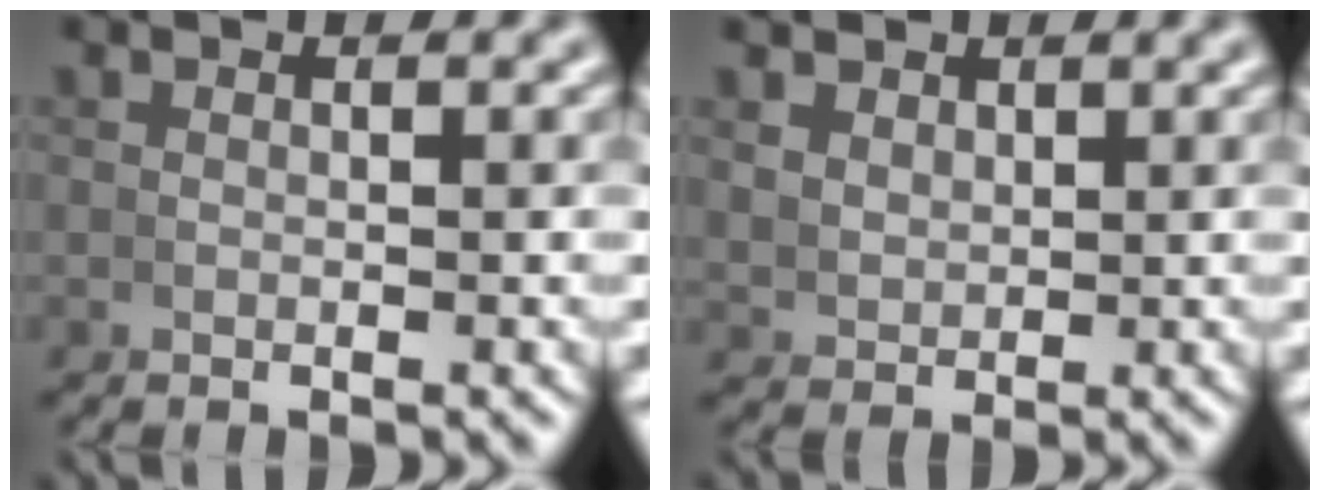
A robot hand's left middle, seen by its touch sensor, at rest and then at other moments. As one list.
[{"total": 2.4, "force": [1.7, 1.4, 1.0], "torque": [-0.020, -0.002, 0.042]}]